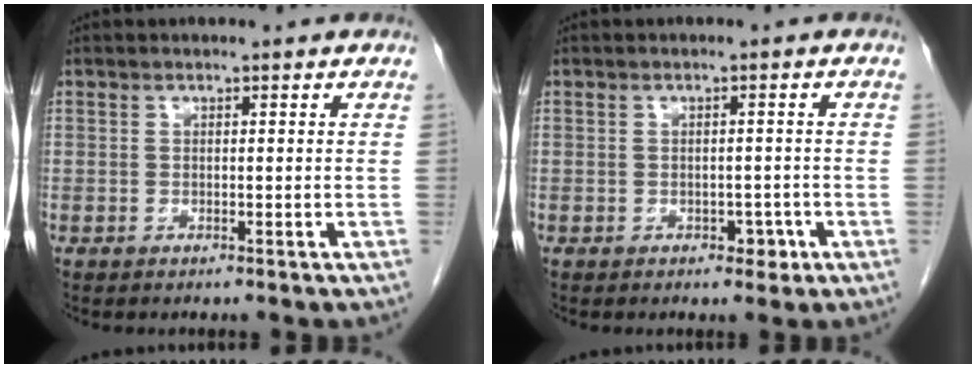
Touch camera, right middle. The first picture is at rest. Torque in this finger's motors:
{"motor_torque": [0.39, -0.15, 0.10, 0.02]}